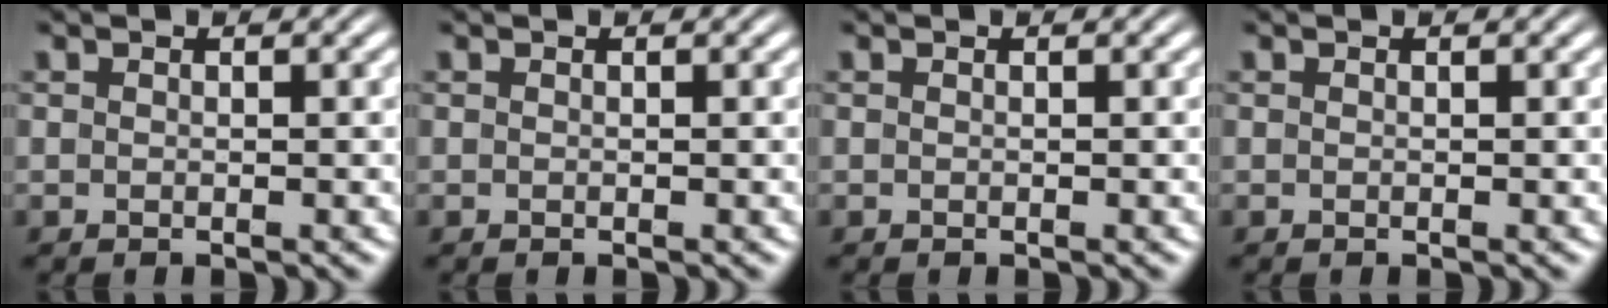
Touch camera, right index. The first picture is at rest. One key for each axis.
{"total": 0.0}
{"total": 0.0}
{"total": 0.0}